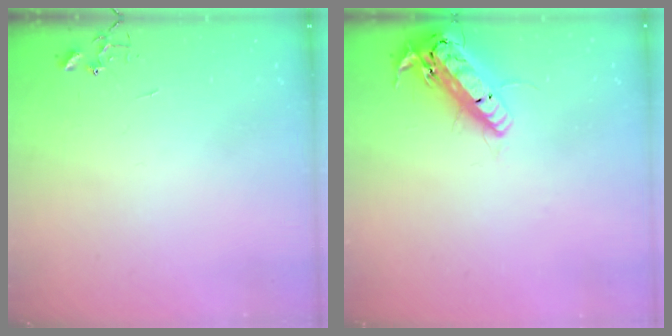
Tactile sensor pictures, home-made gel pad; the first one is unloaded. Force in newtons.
{"total": 18.4, "press": 18.1, "slide": 3.2}